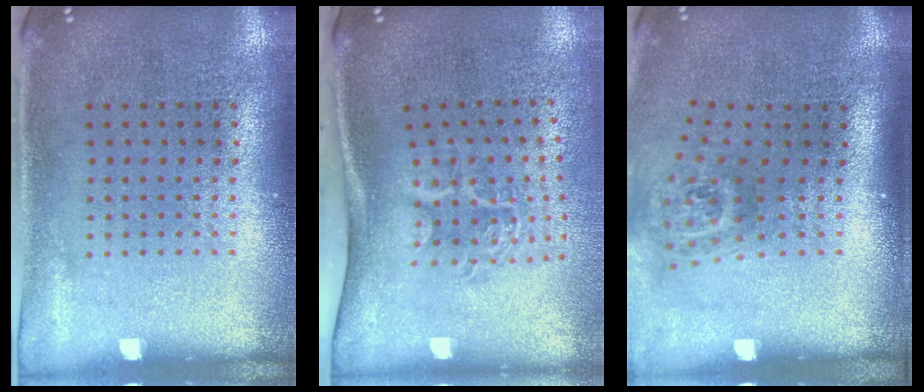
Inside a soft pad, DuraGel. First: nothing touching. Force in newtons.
{"total": 2.0, "press": 1.3, "slide": 1.5}
{"total": 1.8, "press": 1.2, "slide": 1.4}